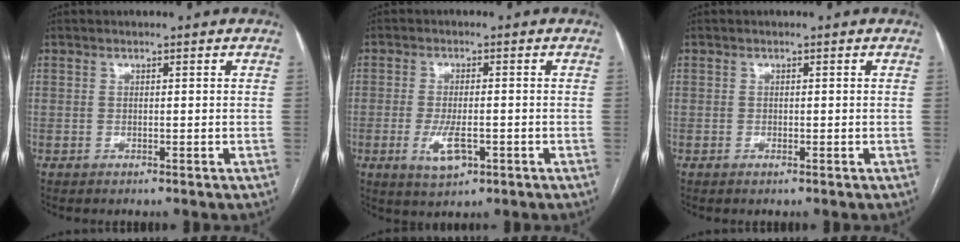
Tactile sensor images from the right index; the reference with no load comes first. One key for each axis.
{"total": 5.4, "fx": -1.9, "fy": 1.8, "fz": 4.8, "tx": -0.093, "ty": -0.007, "tz": -0.026}
{"total": 0.5, "fx": -0.4, "fy": 0.3, "fz": 0.1, "tx": -0.001, "ty": 0.002, "tz": -0.005}